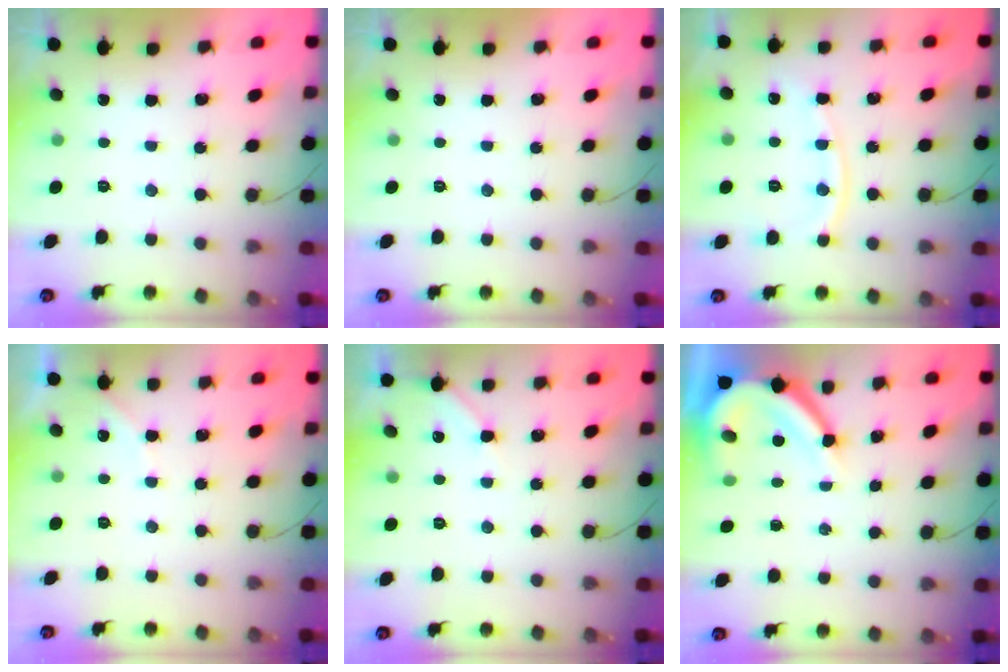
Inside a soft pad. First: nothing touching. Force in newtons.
{"total": 0.0}
{"total": 9.6, "press": 9.6, "slide": 1.2}
{"total": 5.0, "press": 5.0, "slide": 0.7}
{"total": 4.4, "press": 4.3, "slide": 0.5}
{"total": 10.9, "press": 10.8, "slide": 1.2}